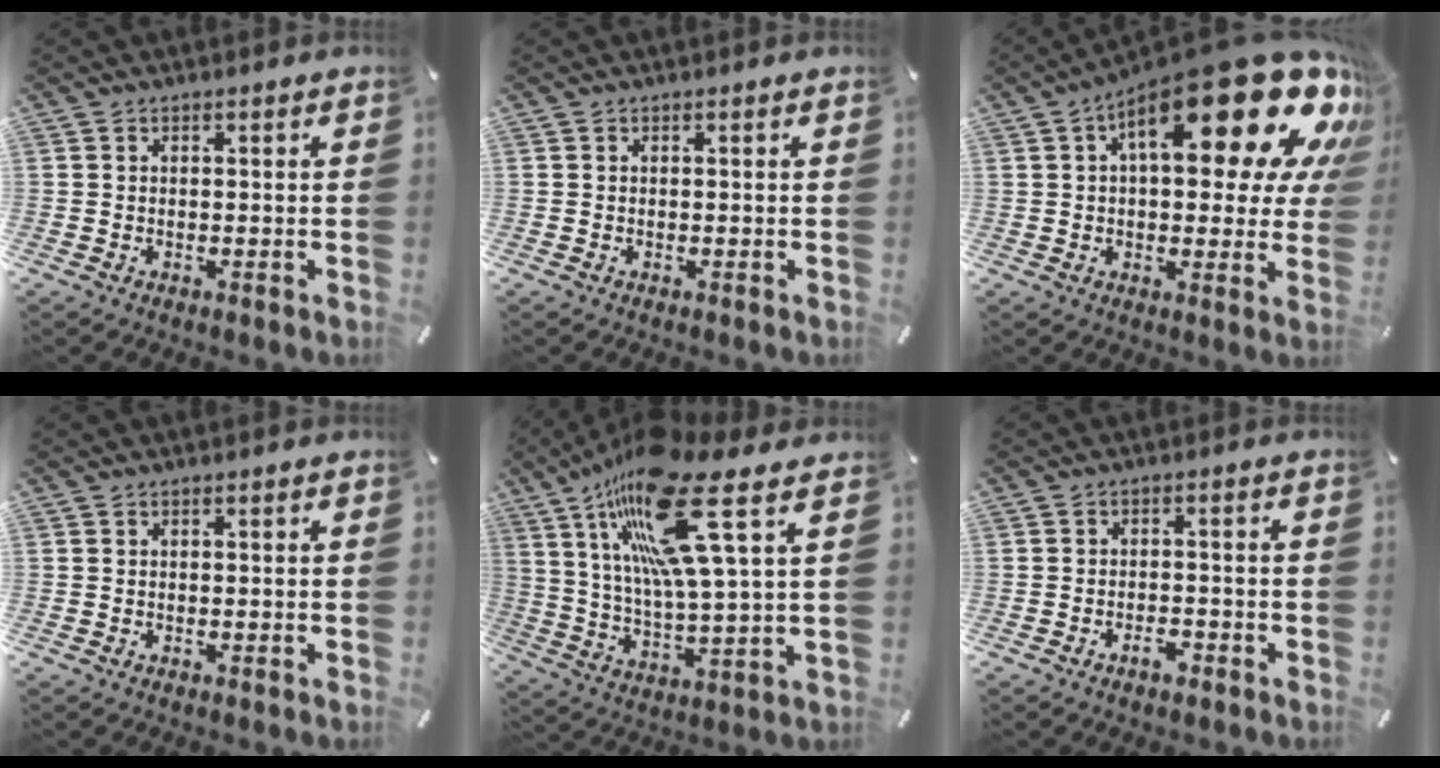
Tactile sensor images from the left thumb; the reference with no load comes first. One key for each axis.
{"total": 0.0}
{"total": 26.5, "fx": 11.9, "fy": 10.5, "fz": 21.2, "tx": -0.294, "ty": -0.078, "tz": 0.194}
{"total": 0.0}
{"total": 21.3, "fx": 11.9, "fy": 3.8, "fz": 17.3, "tx": -0.343, "ty": -0.053, "tz": 0.181}
{"total": 3.1, "fx": -2.2, "fy": 1.3, "fz": 1.8, "tx": -0.029, "ty": 0.010, "tz": -0.041}